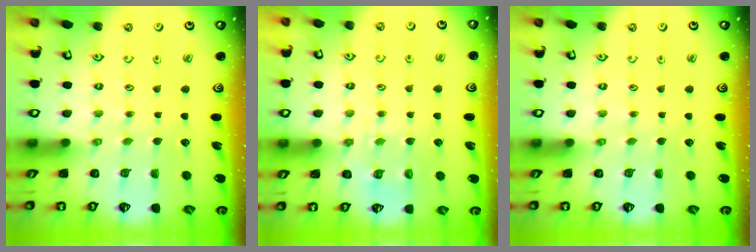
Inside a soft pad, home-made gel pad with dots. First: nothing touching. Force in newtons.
{"total": 6.1, "press": 6.0, "slide": 0.9}
{"total": 0.0}